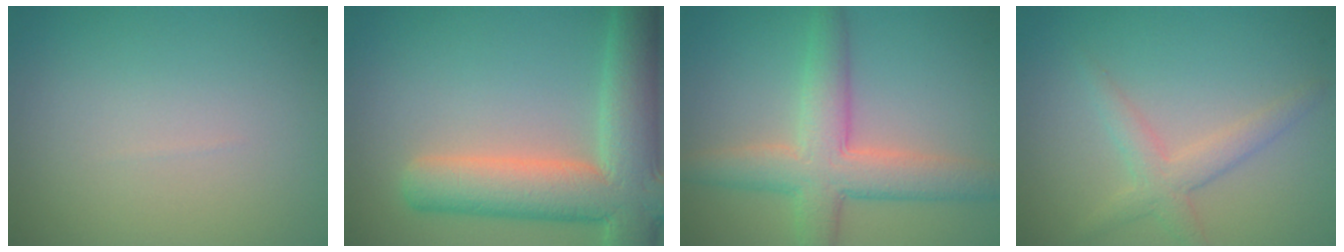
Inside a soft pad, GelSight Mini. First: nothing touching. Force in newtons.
{"total": 9.7, "press": 9.7, "slide": 0.9}
{"total": 6.2, "press": 6.2, "slide": 0.2}
{"total": 2.6, "press": 2.6, "slide": 0.2}